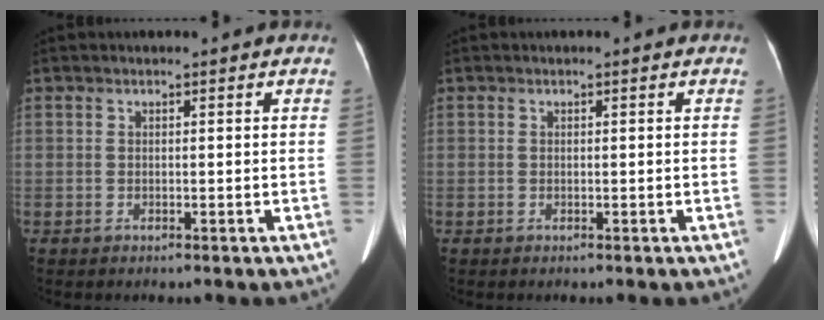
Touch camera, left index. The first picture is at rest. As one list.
[{"total": 0.0}]